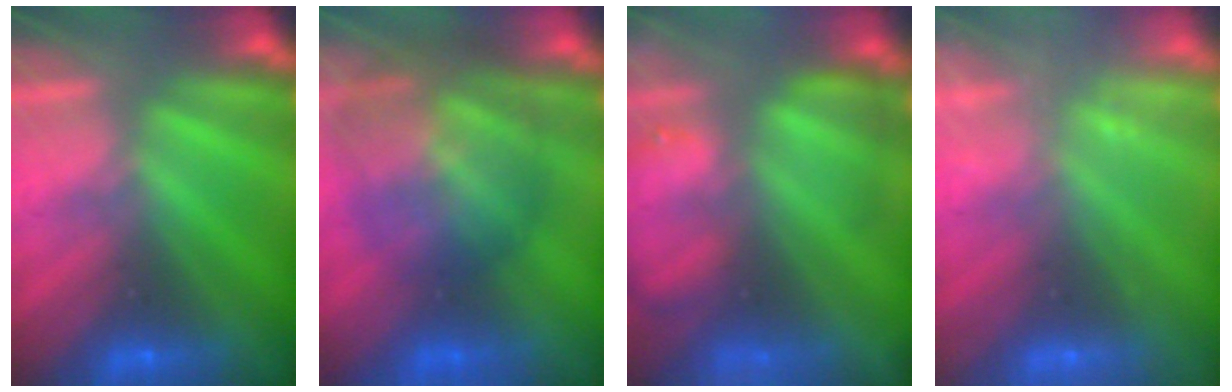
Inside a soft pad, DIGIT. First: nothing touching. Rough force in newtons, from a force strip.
{"total": 7.4}
{"total": 7.6}
{"total": 2.2}